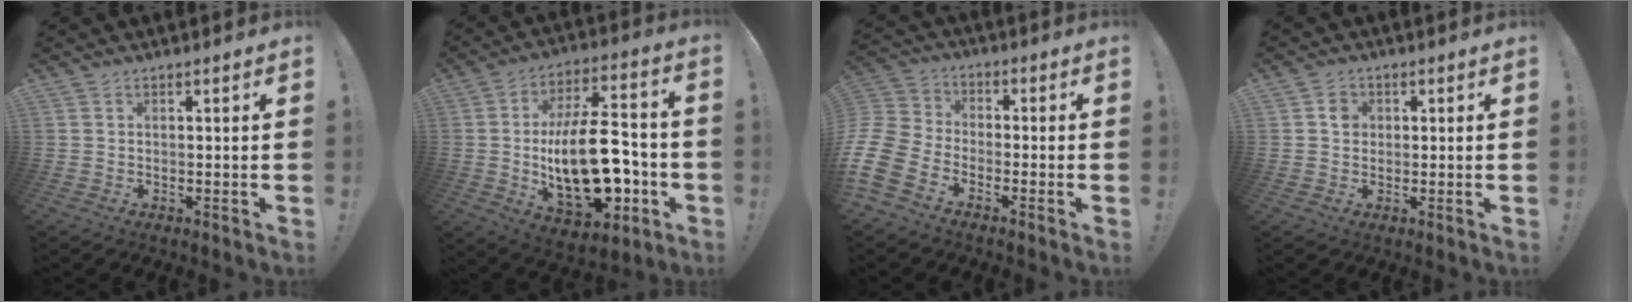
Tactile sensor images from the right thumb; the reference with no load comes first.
{"total": 26.0, "force": [-4.7, 12.9, 22.1], "torque": [-0.389, 0.032, -0.070]}
{"total": 12.0, "force": [-7.2, 7.6, 5.9], "torque": [-0.136, 0.042, -0.131]}
{"total": 3.1, "force": [0.3, 2.9, 1.1], "torque": [-0.001, -0.002, 0.000]}